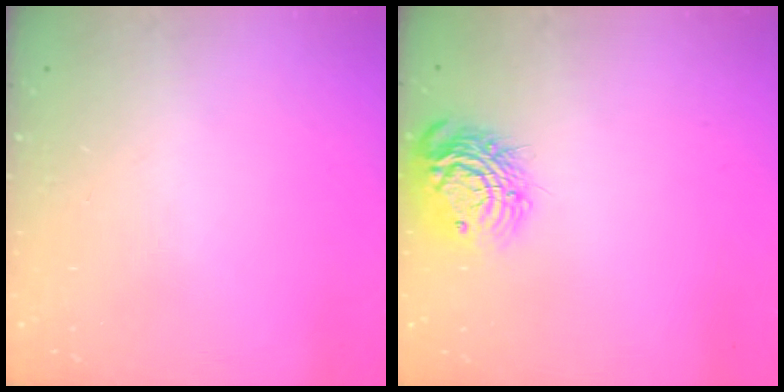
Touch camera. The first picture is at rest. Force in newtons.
{"total": 12.5, "press": 12.5, "slide": 0.8}